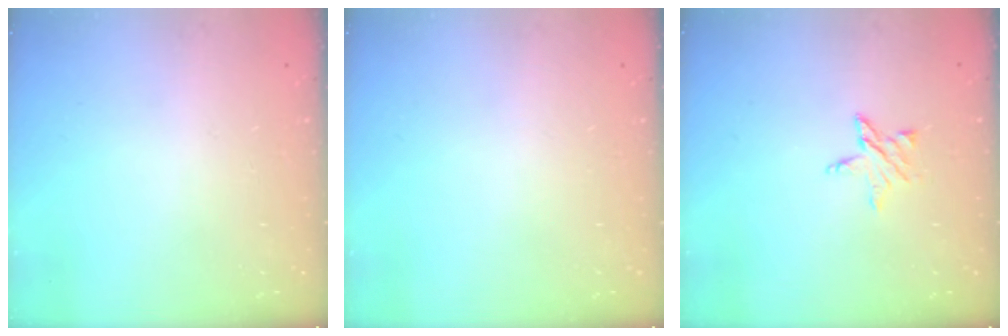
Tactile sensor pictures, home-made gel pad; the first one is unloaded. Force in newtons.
{"total": 0.0}
{"total": 5.6, "press": 5.6, "slide": 0.5}